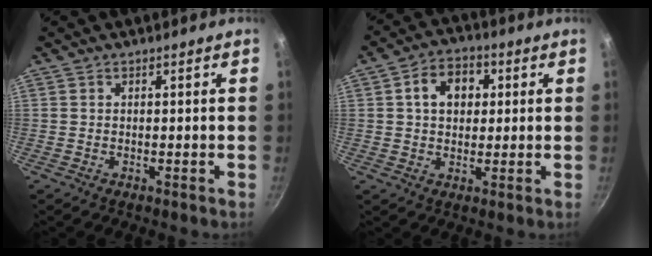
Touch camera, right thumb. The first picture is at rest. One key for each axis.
{"total": 8.1, "fx": 1.9, "fy": 6.1, "fz": 5.0, "tx": -0.054, "ty": 0.010, "tz": 0.021}